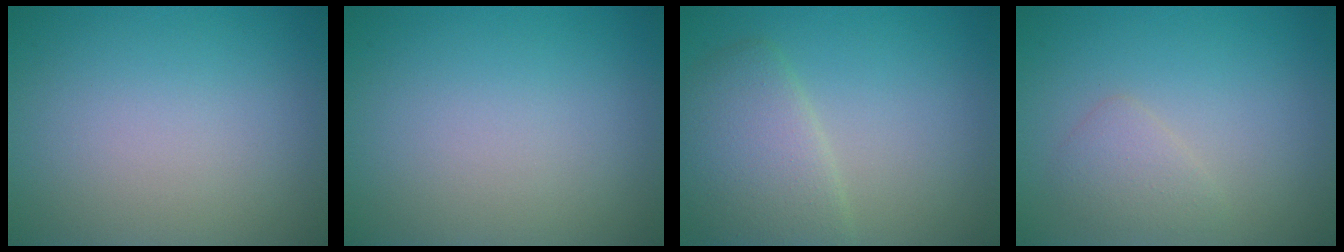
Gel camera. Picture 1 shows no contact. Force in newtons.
{"total": 0.0}
{"total": 4.4, "press": 4.4, "slide": 0.2}
{"total": 1.7, "press": 1.7, "slide": 0.1}